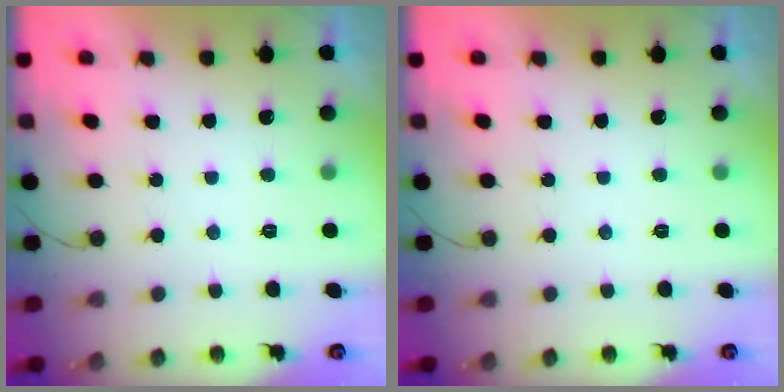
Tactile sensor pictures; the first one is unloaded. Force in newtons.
{"total": 0.0}